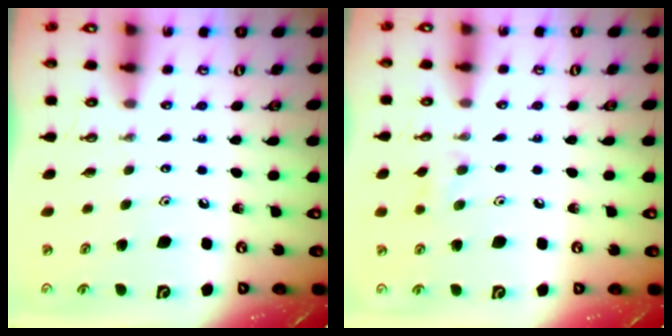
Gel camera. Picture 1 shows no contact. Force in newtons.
{"total": 7.3, "press": 7.3, "slide": 0.6}